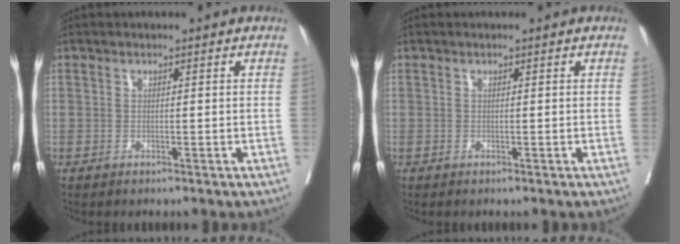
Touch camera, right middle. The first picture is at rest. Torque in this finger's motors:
{"motor_torque": [-0.56, -0.09, -0.21, -0.04]}